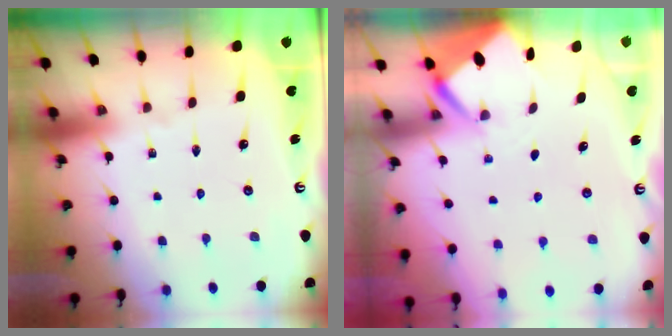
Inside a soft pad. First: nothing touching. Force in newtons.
{"total": 2.5, "press": 2.5, "slide": 0.3}